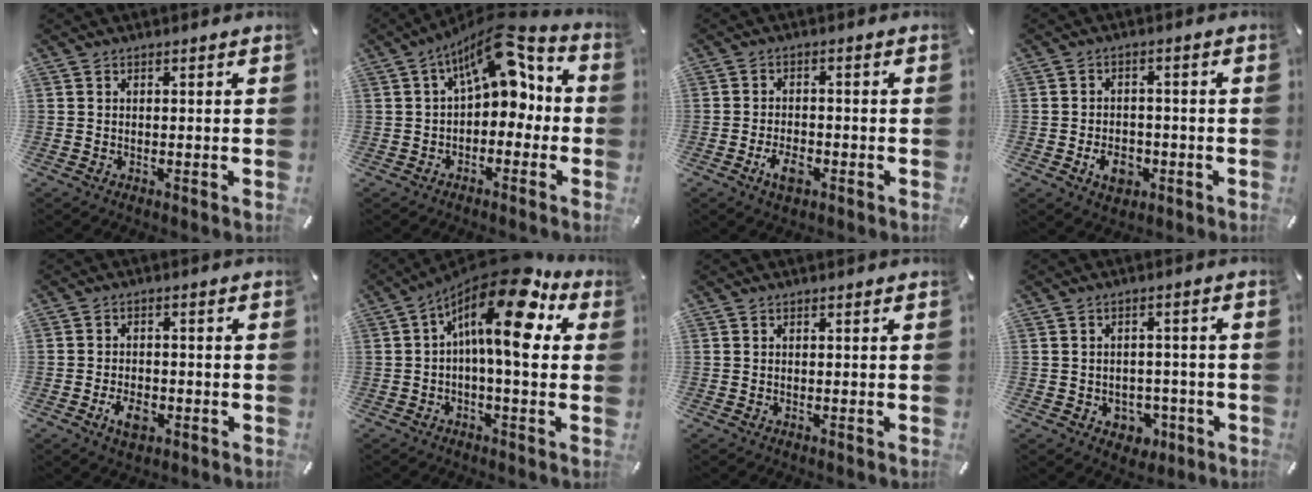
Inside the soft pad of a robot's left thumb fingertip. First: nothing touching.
{"total": 13.1, "force": [6.1, 6.8, 9.4], "torque": [-0.143, -0.036, 0.106]}
{"total": 5.0, "force": [-2.5, 2.7, 3.5], "torque": [-0.074, 0.006, -0.047]}
{"total": 6.5, "force": [-2.5, 4.6, 3.9], "torque": [-0.073, 0.006, -0.046]}
{"total": 5.4, "force": [-2.4, 3.2, 3.6], "torque": [-0.078, 0.007, -0.044]}
{"total": 16.5, "force": [6.4, 5.0, 14.4], "torque": [-0.249, -0.048, 0.098]}
{"total": 0.0}
{"total": 5.1, "force": [-1.4, 4.5, 2.0], "torque": [-0.021, 0.008, -0.025]}